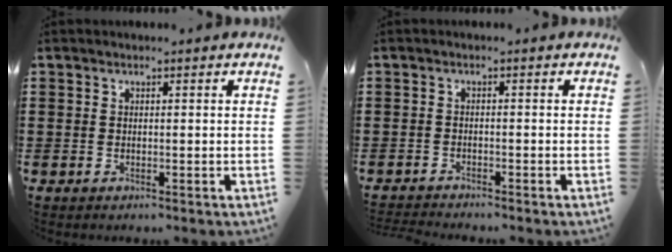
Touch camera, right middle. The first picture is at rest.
{"total": 1.6, "force": [-1.6, 0.1, 0.0], "torque": [-0.004, 0.002, -0.036]}